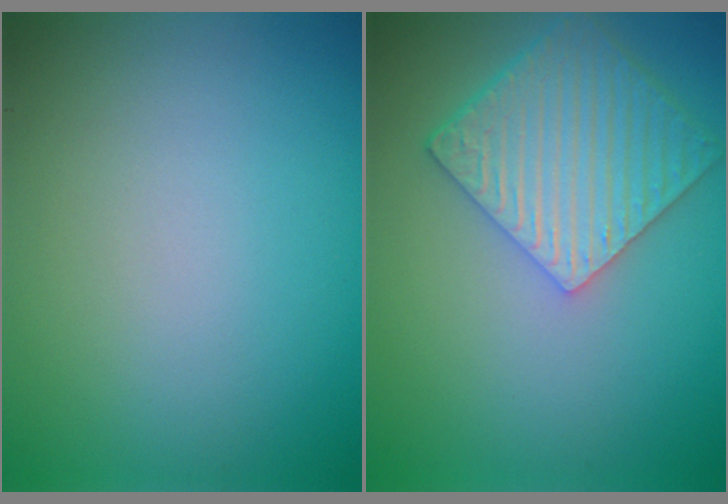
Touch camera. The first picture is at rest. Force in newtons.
{"total": 6.1, "press": 4.8, "slide": 3.8}